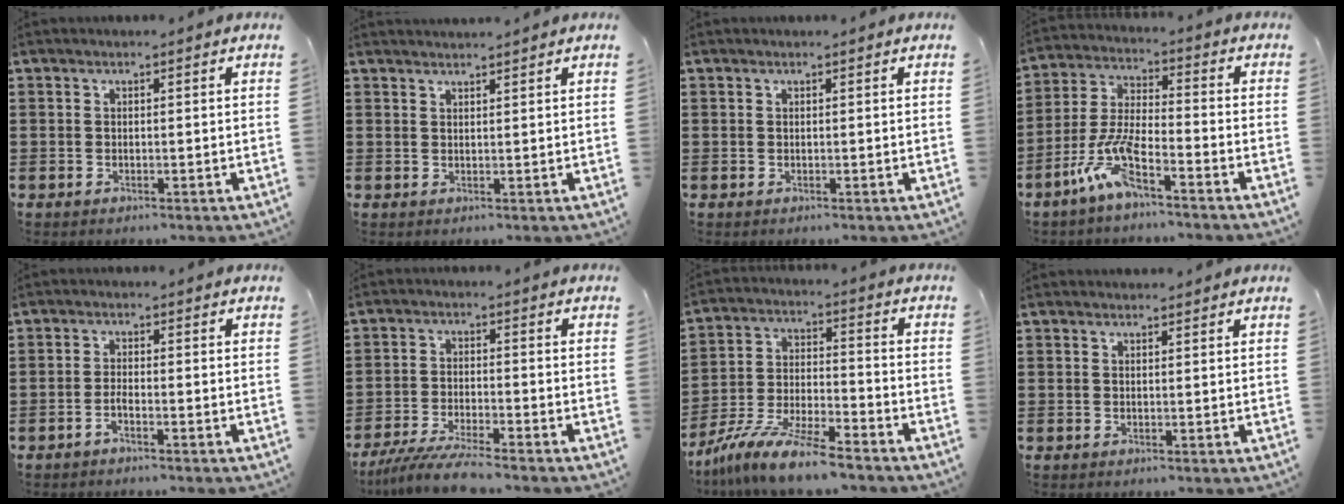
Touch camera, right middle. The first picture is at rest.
{"total": 1.3, "force": [1.3, -0.1, 0.0], "torque": [-0.003, 0.000, 0.025]}
{"total": 0.0}
{"total": 8.3, "force": [-5.7, 1.6, 5.8], "torque": [-0.142, -0.009, -0.114]}
{"total": 1.6, "force": [-1.2, 0.1, 1.1], "torque": [-0.021, -0.001, -0.022]}
{"total": 6.0, "force": [-5.5, 0.0, 2.4], "torque": [-0.059, -0.018, -0.106]}
{"total": 10.3, "force": [-9.2, 0.6, 4.7], "torque": [-0.093, 0.014, -0.181]}
{"total": 0.7, "force": [0.7, 0.2, 0.0], "torque": [0.007, -0.004, 0.012]}